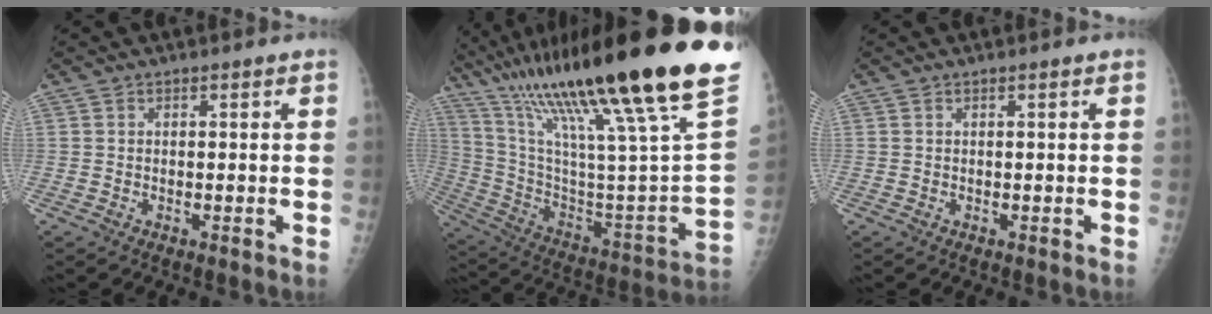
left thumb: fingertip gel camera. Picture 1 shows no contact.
{"total": 41.5, "force": [27.5, 5.3, 30.6], "torque": [-0.407, -0.091, 0.438]}
{"total": 0.0}